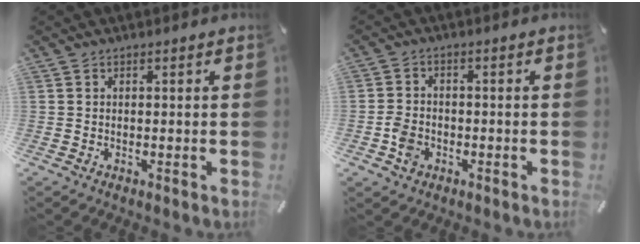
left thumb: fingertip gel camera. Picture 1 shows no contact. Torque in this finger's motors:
{"motor_torque": [-0.21, 0.30, 0.35, 0.33, 0.10]}